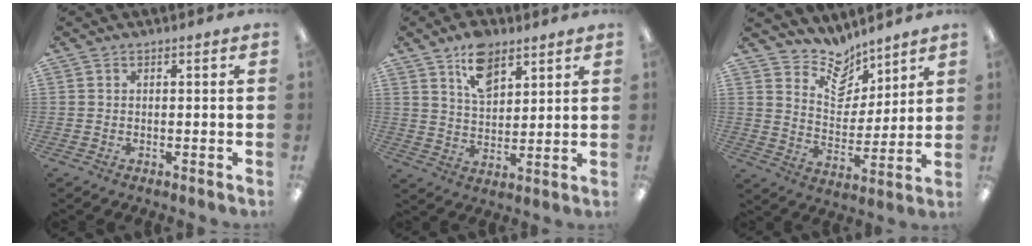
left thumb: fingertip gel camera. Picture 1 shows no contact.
{"total": 10.0, "force": [6.6, 5.7, 4.9], "torque": [-0.078, -0.029, 0.119]}
{"total": 10.1, "force": [8.5, 5.0, 2.0], "torque": [-0.041, -0.070, 0.161]}